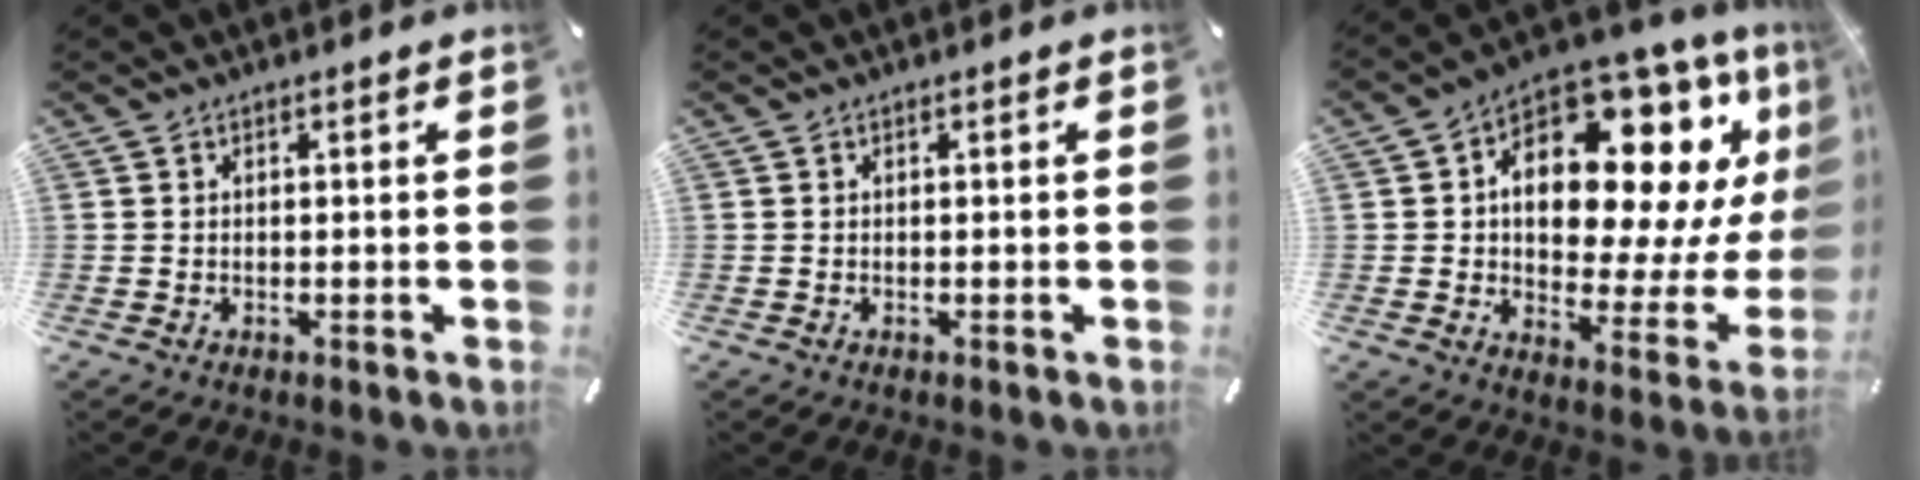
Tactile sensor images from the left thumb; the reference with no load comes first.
{"total": 0.0}
{"total": 21.1, "force": [7.7, 11.6, 15.8], "torque": [-0.234, -0.063, 0.124]}